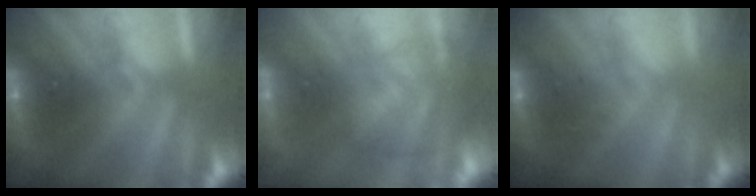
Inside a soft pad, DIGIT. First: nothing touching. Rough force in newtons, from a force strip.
{"total": 3.9}
{"total": 1.2}